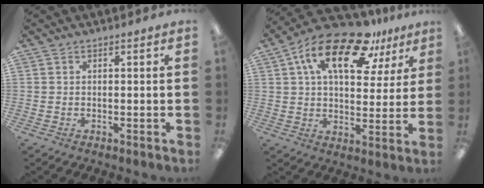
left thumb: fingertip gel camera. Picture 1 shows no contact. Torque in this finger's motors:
{"motor_torque": [0.37, 0.50, 1.62, -1.15, 0.37]}